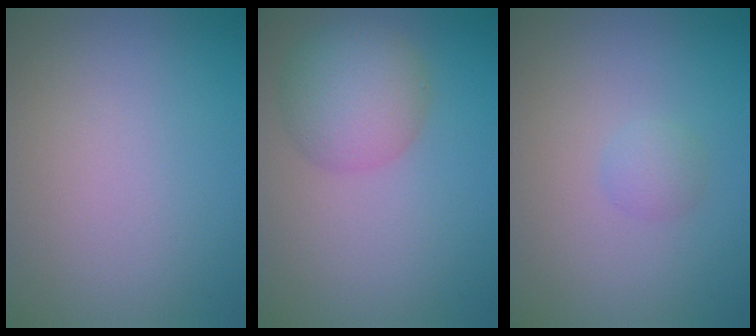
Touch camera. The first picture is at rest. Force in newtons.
{"total": 5.0, "press": 5.0, "slide": 0.2}
{"total": 1.2, "press": 1.2, "slide": 0.1}